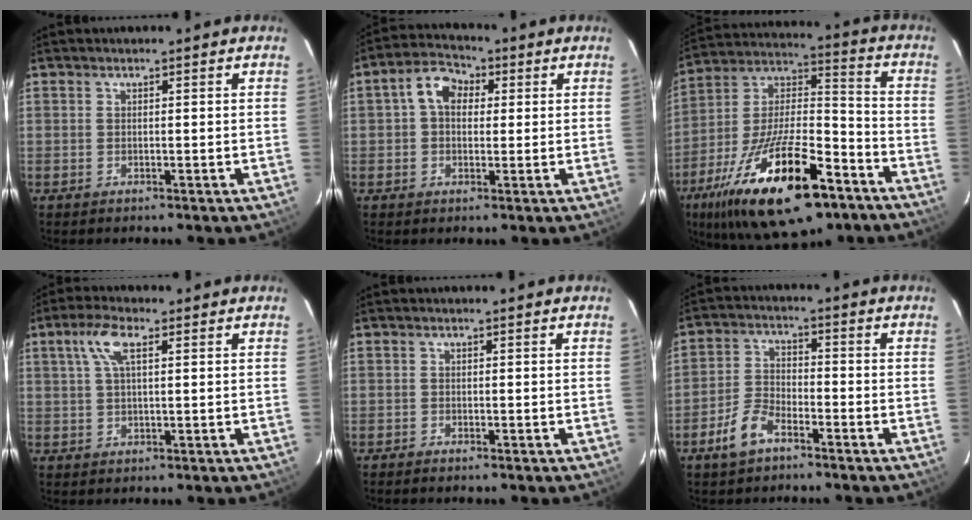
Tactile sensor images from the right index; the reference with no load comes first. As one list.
[{"total": 6.4, "force": [1.1, 4.8, 4.0], "torque": [-0.079, 0.029, 0.015]}, {"total": 26.9, "force": [-15.2, 10.0, 19.8], "torque": [-0.369, -0.021, -0.246]}, {"total": 5.4, "force": [2.1, 1.9, 4.6], "torque": [-0.094, 0.013, 0.041]}, {"total": 0.8, "force": [-0.7, 0.1, 0.1], "torque": [-0.008, -0.002, -0.013]}, {"total": 6.6, "force": [-4.6, 2.8, 3.9], "torque": [-0.092, 0.007, -0.090]}]